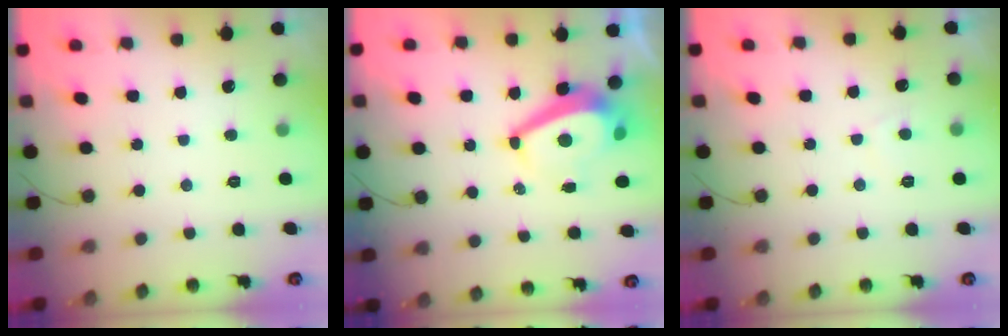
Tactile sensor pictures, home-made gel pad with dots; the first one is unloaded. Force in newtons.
{"total": 7.8, "press": 7.7, "slide": 1.1}
{"total": 0.5, "press": 0.2, "slide": 0.5}